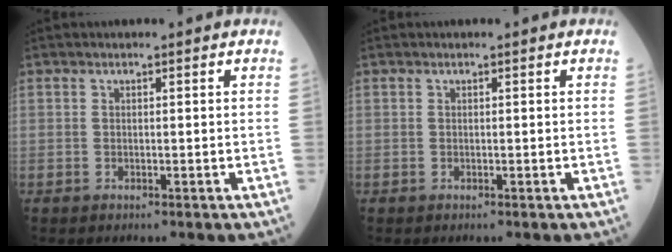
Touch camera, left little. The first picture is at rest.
{"total": 0.0}